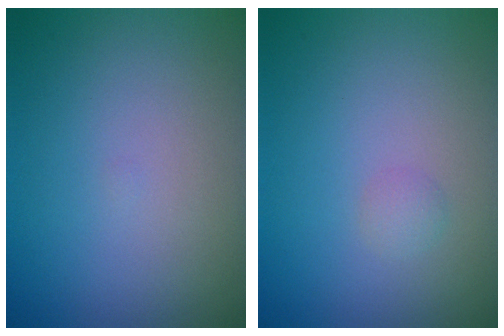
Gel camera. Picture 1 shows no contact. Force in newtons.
{"total": 0.7, "press": 0.7, "slide": 0.0}